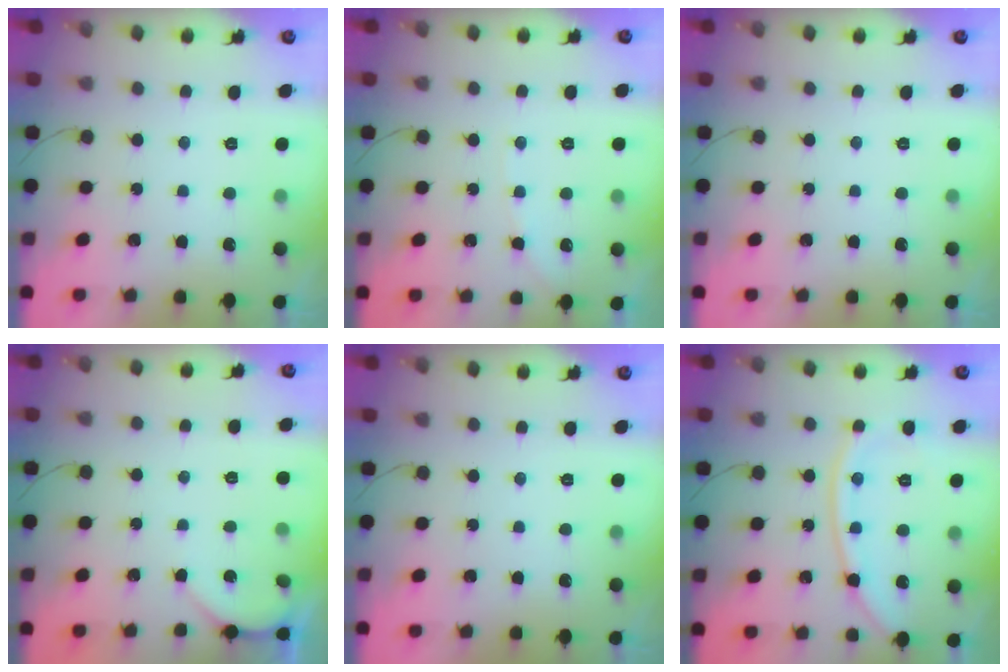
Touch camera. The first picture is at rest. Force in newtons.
{"total": 4.0, "press": 3.9, "slide": 0.6}
{"total": 0.0}
{"total": 1.8, "press": 1.8, "slide": 0.2}
{"total": 0.0}
{"total": 11.7, "press": 11.6, "slide": 0.9}